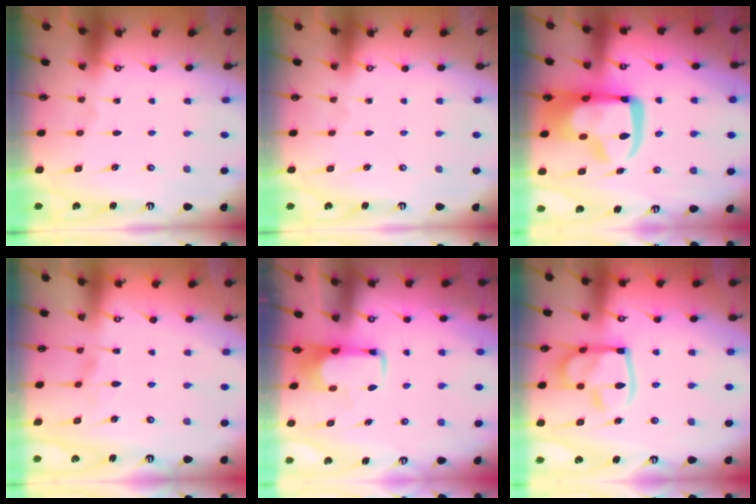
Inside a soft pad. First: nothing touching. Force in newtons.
{"total": 0.0}
{"total": 19.3, "press": 19.1, "slide": 2.3}
{"total": 1.3, "press": 0.8, "slide": 1.0}
{"total": 1.9, "press": 1.9, "slide": 0.4}
{"total": 16.2, "press": 16.1, "slide": 1.9}